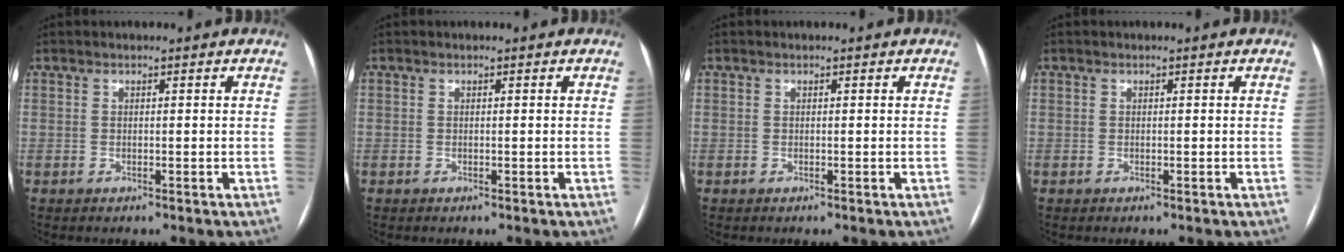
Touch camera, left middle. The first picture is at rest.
{"total": 0.0}
{"total": 0.0}
{"total": 0.0}